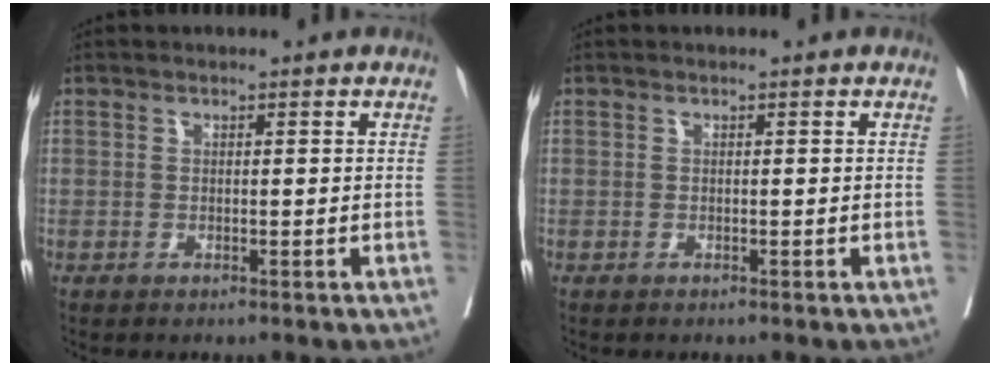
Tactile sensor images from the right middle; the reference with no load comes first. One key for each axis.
{"total": 0.0}